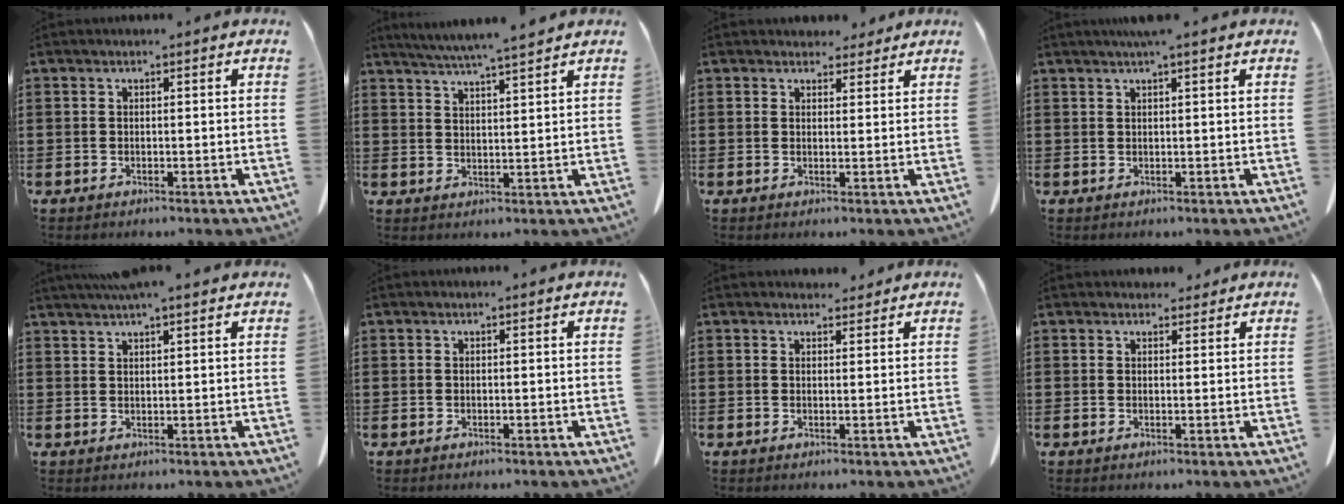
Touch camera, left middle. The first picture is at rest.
{"total": 4.6, "force": [4.1, -0.9, 1.7], "torque": [-0.047, -0.015, 0.071]}
{"total": 2.9, "force": [2.7, 1.2, 0.4], "torque": [-0.005, -0.003, 0.049]}
{"total": 1.7, "force": [1.2, 0.0, 1.2], "torque": [-0.027, 0.001, 0.023]}
{"total": 2.9, "force": [2.5, 0.1, 1.5], "torque": [-0.035, 0.000, 0.047]}
{"total": 0.0}
{"total": 2.1, "force": [1.9, 0.8, 0.3], "torque": [-0.002, -0.001, 0.035]}
{"total": 2.1, "force": [1.8, 0.9, 0.3], "torque": [-0.002, 0.000, 0.033]}